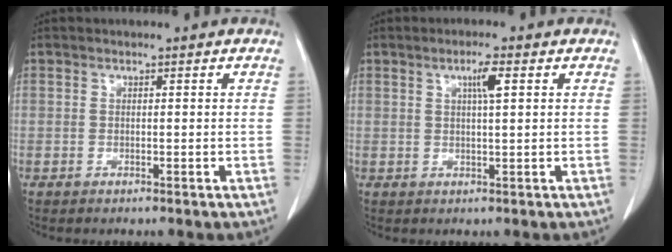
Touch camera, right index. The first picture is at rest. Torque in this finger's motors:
{"motor_torque": [0.30, 0.16, 0.08, 0.04]}